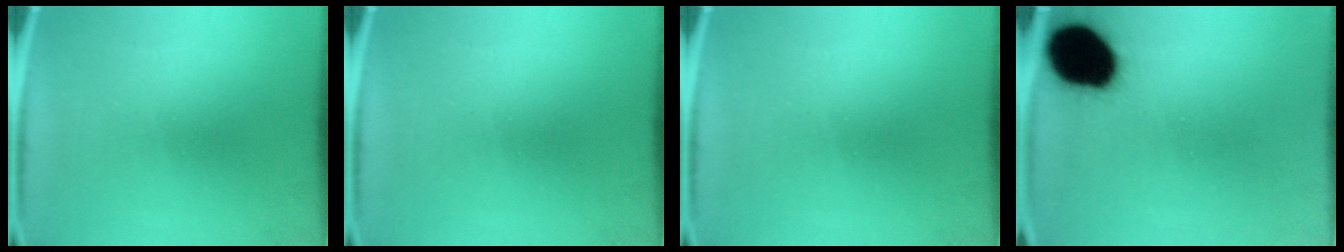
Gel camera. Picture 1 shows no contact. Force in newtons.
{"total": 0.0}
{"total": 0.0}
{"total": 18.5}